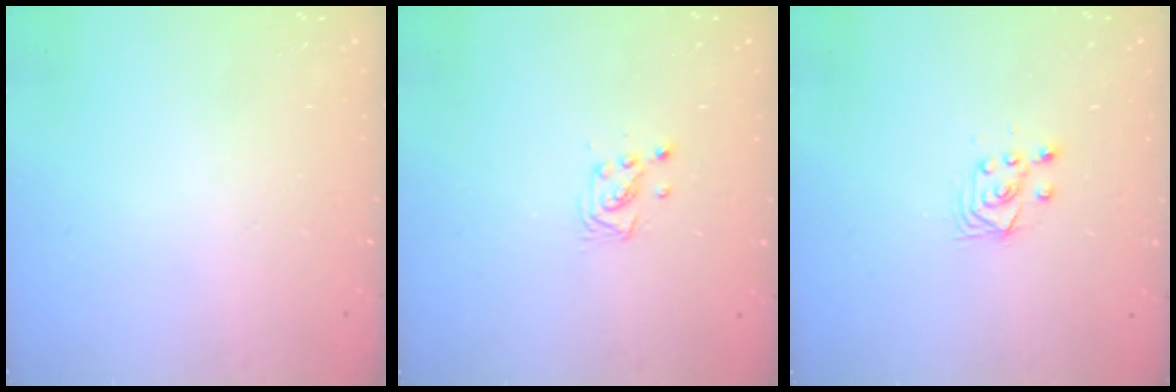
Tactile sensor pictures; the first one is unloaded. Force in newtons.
{"total": 3.0, "press": 2.9, "slide": 0.5}
{"total": 3.5, "press": 3.2, "slide": 1.4}